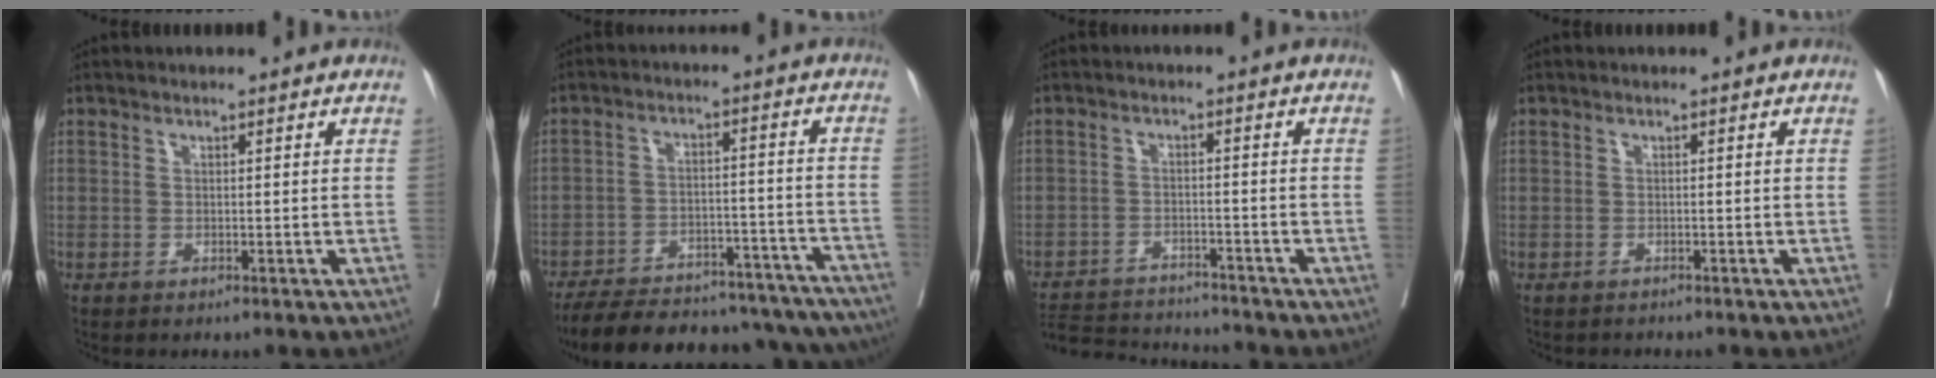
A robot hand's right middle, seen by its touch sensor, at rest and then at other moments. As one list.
[{"total": 26.6, "force": [-23.7, 7.2, 9.6], "torque": [-0.135, -0.005, -0.310]}, {"total": 9.2, "force": [-9.1, 0.2, 1.1], "torque": [-0.020, 0.003, -0.147]}, {"total": 0.8, "force": [-0.8, 0.1, -0.2], "torque": [-0.005, -0.003, -0.016]}]